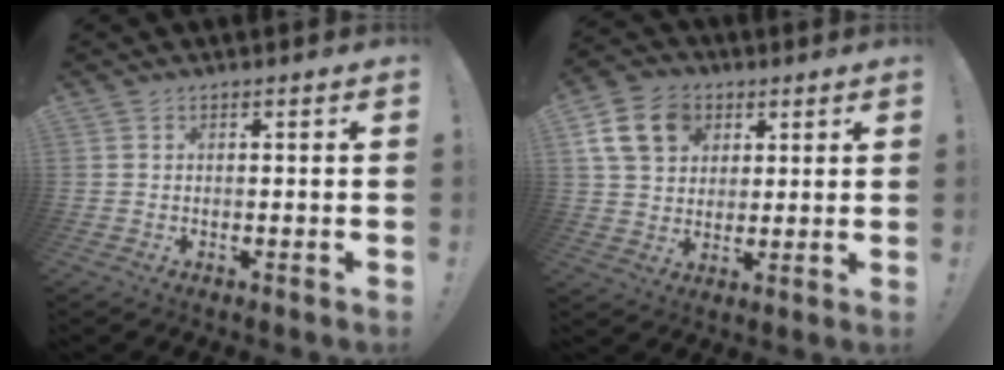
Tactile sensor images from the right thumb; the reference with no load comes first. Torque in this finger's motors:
{"motor_torque": [1.20, 1.72, 0.22, -0.13, 0.12]}